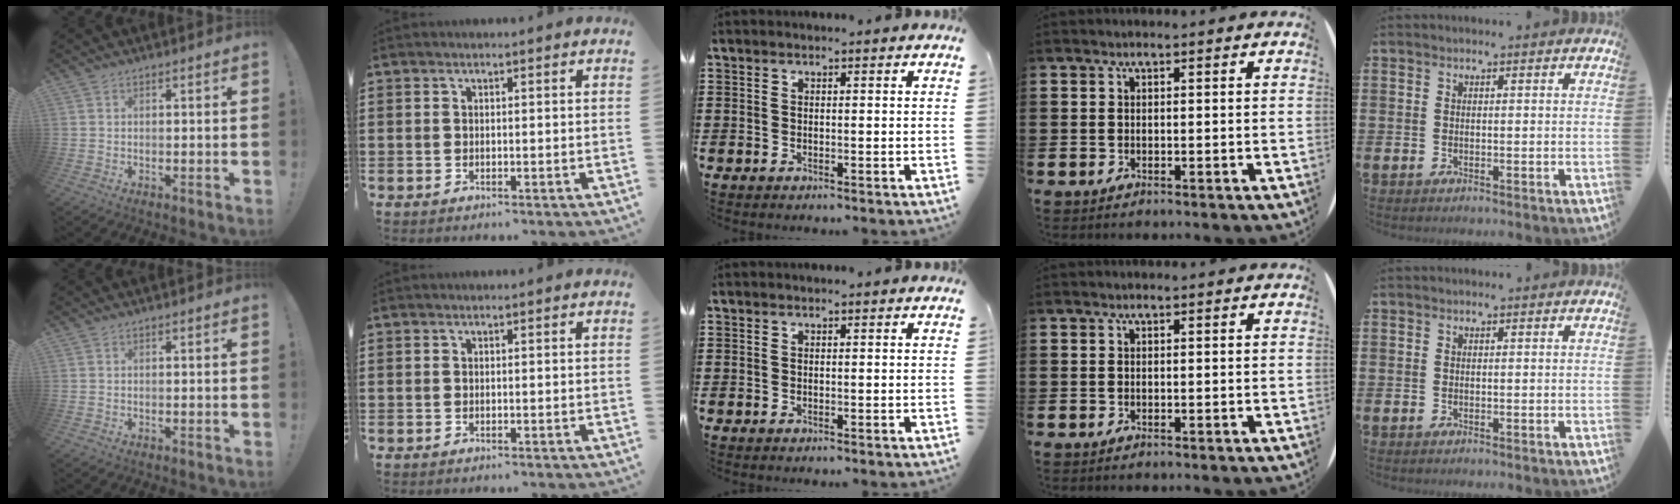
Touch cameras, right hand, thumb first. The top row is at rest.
{}